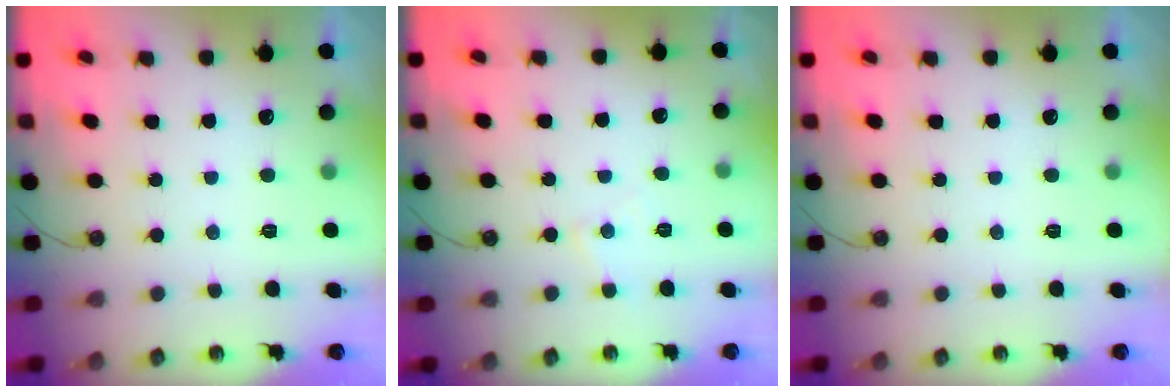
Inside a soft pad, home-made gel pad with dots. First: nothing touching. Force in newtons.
{"total": 4.9, "press": 4.8, "slide": 0.8}
{"total": 0.0}